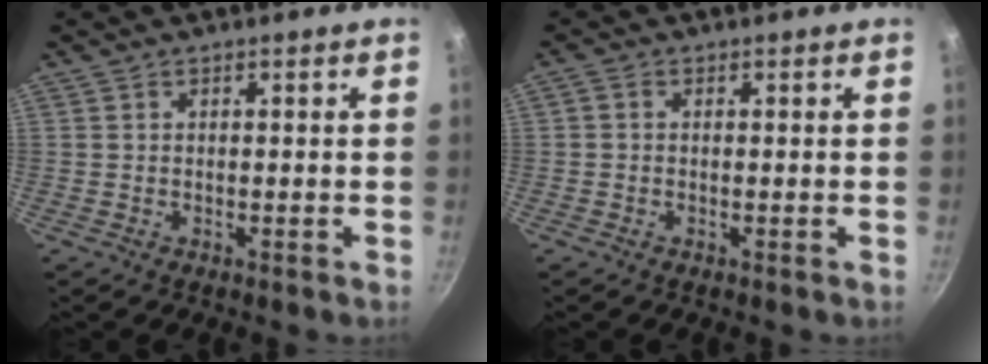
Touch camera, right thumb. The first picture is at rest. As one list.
[{"total": 0.9, "force": [-0.1, 0.6, 0.6], "torque": [-0.018, 0.005, -0.005]}]